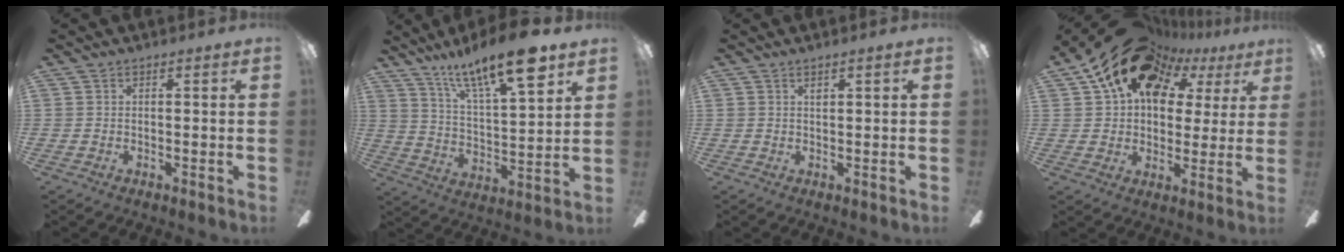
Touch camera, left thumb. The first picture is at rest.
{"total": 17.7, "force": [12.7, 4.7, 11.4], "torque": [-0.198, -0.067, 0.209]}
{"total": 0.9, "force": [0.7, 0.2, 0.6], "torque": [-0.014, 0.000, 0.012]}
{"total": 18.5, "force": [11.8, 11.3, 8.7], "torque": [-0.165, -0.062, 0.210]}